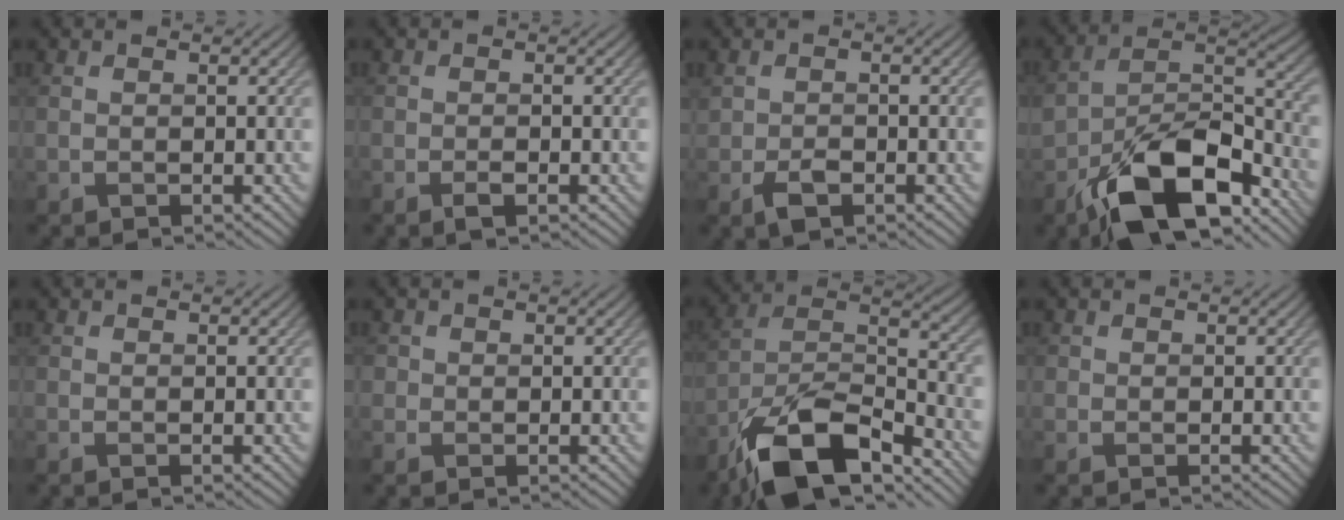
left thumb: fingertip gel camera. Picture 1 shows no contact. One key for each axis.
{"total": 1.4, "fx": -0.8, "fy": 0.4, "fz": 1.0, "tx": -0.018, "ty": -0.001, "tz": -0.015}
{"total": 2.5, "fx": -1.3, "fy": 1.6, "fz": 1.5, "tx": -0.033, "ty": -0.006, "tz": -0.023}
{"total": 15.3, "fx": -9.3, "fy": 7.1, "fz": 9.8, "tx": -0.177, "ty": -0.021, "tz": -0.172}
{"total": 0.0}
{"total": 1.0, "fx": 0.2, "fy": 1.0, "fz": 0.2, "tx": -0.001, "ty": -0.003, "tz": 0.000}
{"total": 14.5, "fx": -10.1, "fy": 5.2, "fz": 9.0, "tx": -0.181, "ty": -0.015, "tz": -0.197}
{"total": 0.6, "fx": 0.2, "fy": 0.6, "fz": 0.1, "tx": 0.000, "ty": -0.002, "tz": 0.002}